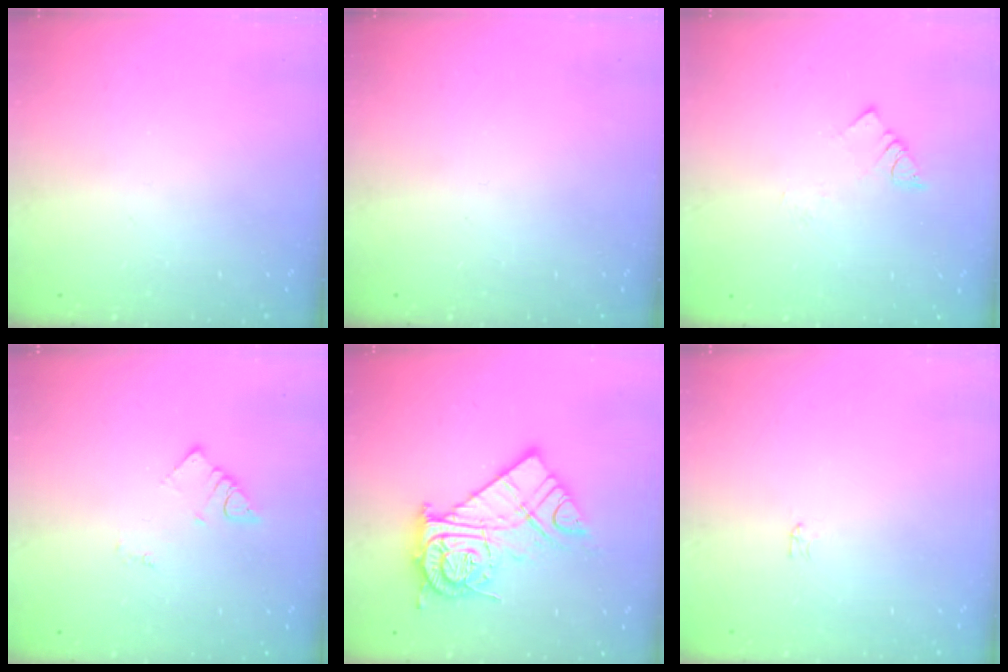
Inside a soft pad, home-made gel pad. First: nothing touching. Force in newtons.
{"total": 0.0}
{"total": 2.8, "press": 2.8, "slide": 0.3}
{"total": 2.7, "press": 2.7, "slide": 0.4}
{"total": 15.8, "press": 15.7, "slide": 1.3}
{"total": 0.0}